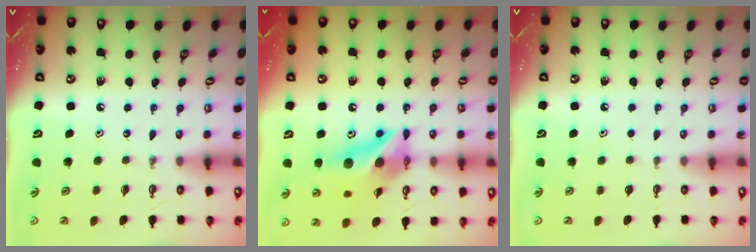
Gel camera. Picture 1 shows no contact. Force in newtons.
{"total": 14.8, "press": 14.7, "slide": 1.3}
{"total": 0.0}